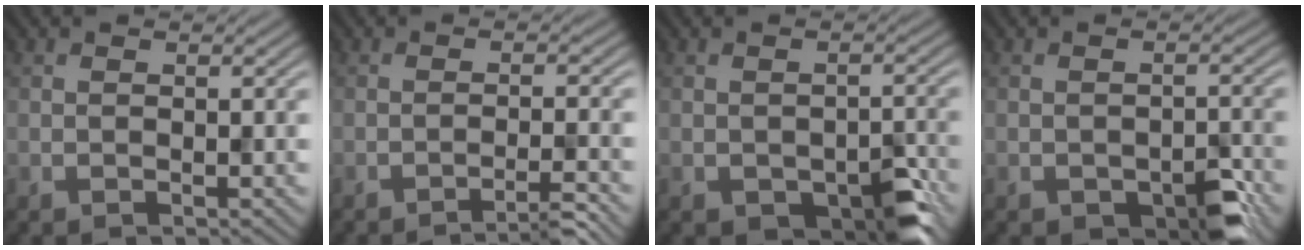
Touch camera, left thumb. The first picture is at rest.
{"total": 3.2, "force": [-2.3, 0.0, 2.2], "torque": [-0.028, 0.009, -0.052]}
{"total": 5.2, "force": [-2.4, 2.6, 3.7], "torque": [-0.049, -0.005, -0.028]}
{"total": 4.3, "force": [-2.2, 2.0, 3.1], "torque": [-0.043, -0.003, -0.027]}